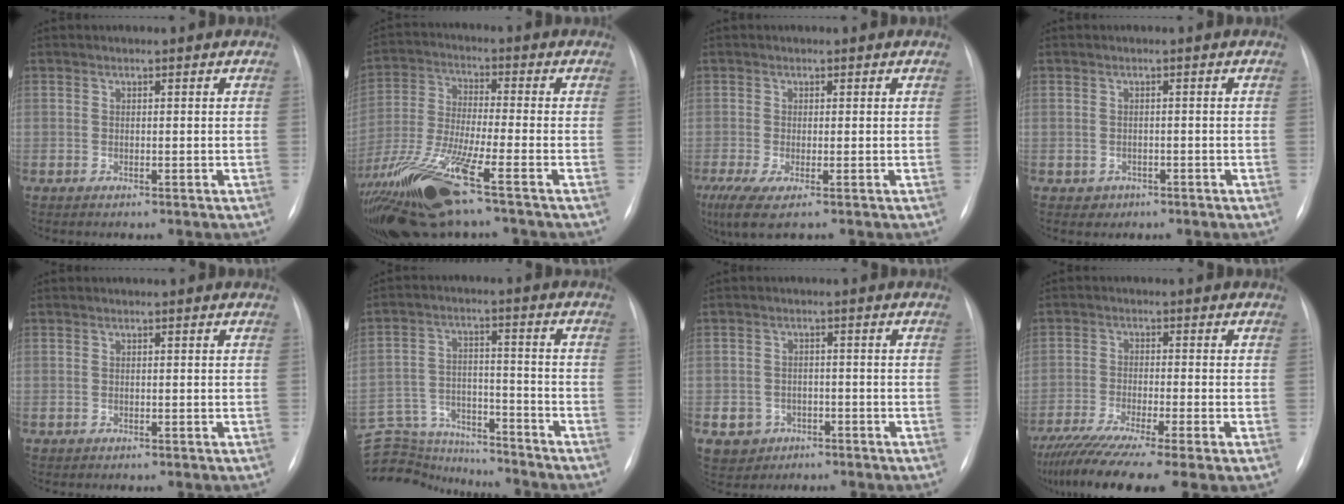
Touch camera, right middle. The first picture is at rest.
{"total": 15.2, "force": [-9.2, 1.4, 12.0], "torque": [-0.260, -0.036, -0.171]}
{"total": 5.4, "force": [-3.1, 0.9, 4.3], "torque": [-0.082, -0.019, -0.056]}
{"total": 1.6, "force": [-0.8, 1.4, 0.1], "torque": [0.000, 0.006, -0.009]}
{"total": 0.0}
{"total": 16.9, "force": [-16.2, 3.0, 3.4], "torque": [-0.075, 0.024, -0.250]}
{"total": 4.2, "force": [-1.9, 3.7, 0.4], "torque": [-0.005, 0.010, -0.025]}
{"total": 14.4, "force": [-10.5, 0.7, 9.8], "torque": [-0.167, -0.041, -0.174]}